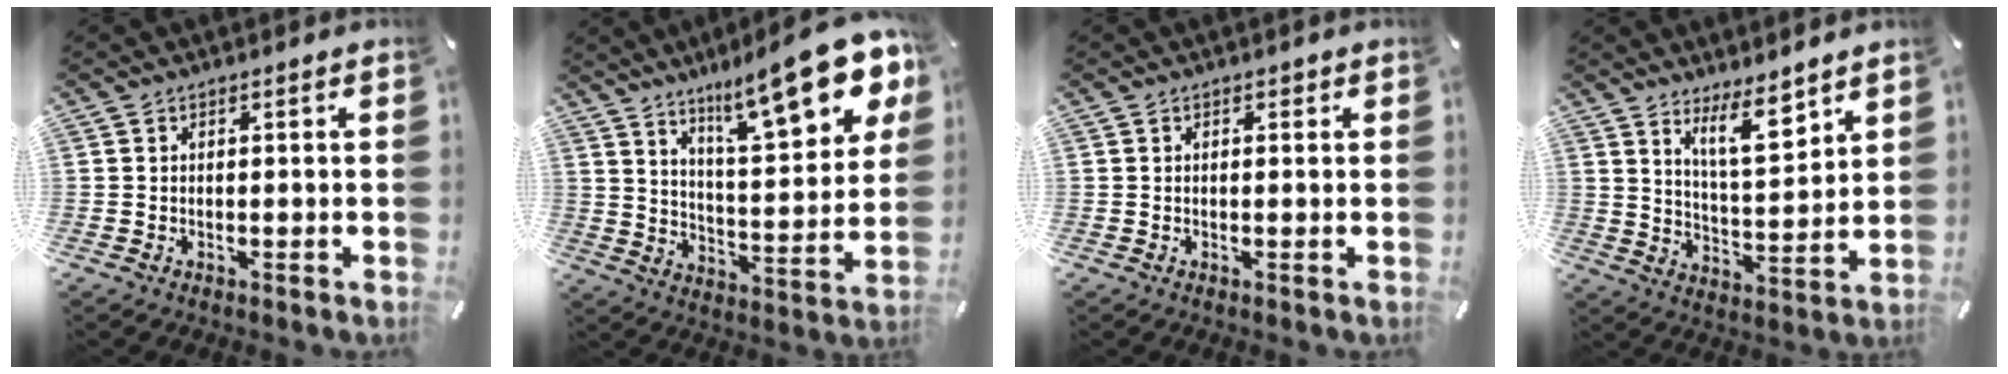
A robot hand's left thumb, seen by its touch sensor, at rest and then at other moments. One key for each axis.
{"total": 19.7, "fx": 13.0, "fy": 5.8, "fz": 13.6, "tx": -0.199, "ty": -0.087, "tz": 0.209}
{"total": 0.6, "fx": 0.2, "fy": 0.5, "fz": 0.4, "tx": 0.000, "ty": 0.000, "tz": 0.001}
{"total": 9.7, "fx": 7.5, "fy": 2.7, "fz": 5.6, "tx": -0.091, "ty": -0.051, "tz": 0.130}